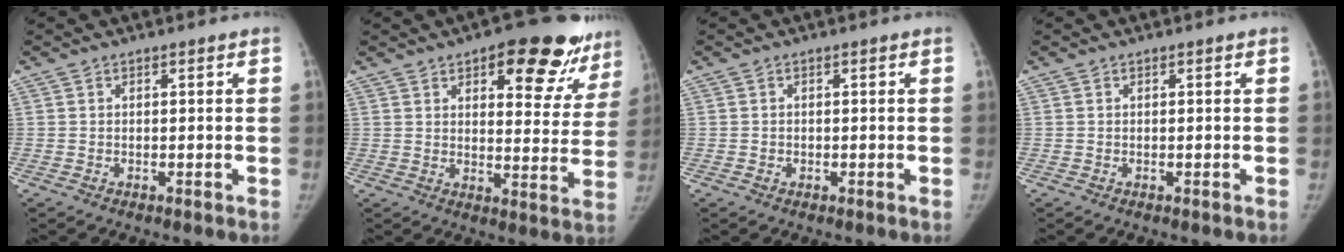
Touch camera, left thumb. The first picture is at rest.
{"total": 19.1, "force": [12.1, 8.0, 12.5], "torque": [-0.098, -0.052, 0.146]}
{"total": 0.7, "force": [-0.3, 0.7, -0.1], "torque": [0.006, 0.003, -0.007]}
{"total": 0.0}